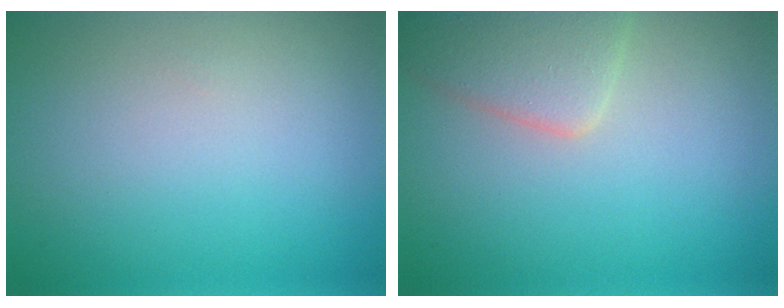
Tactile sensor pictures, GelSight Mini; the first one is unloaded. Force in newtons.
{"total": 3.5, "press": 3.5, "slide": 0.2}